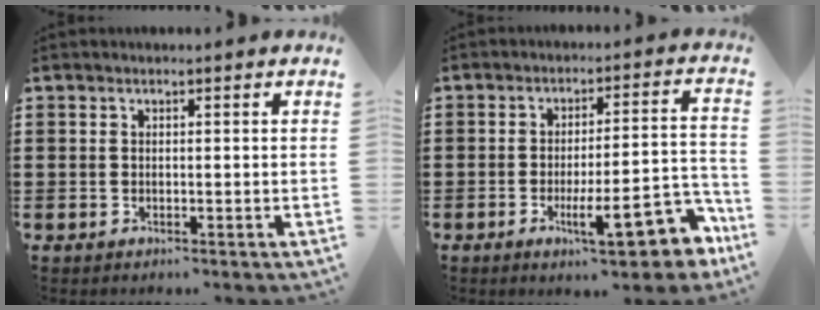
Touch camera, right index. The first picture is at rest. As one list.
[{"total": 12.0, "force": [-5.6, 3.2, 10.1], "torque": [-0.131, 0.001, -0.095]}]